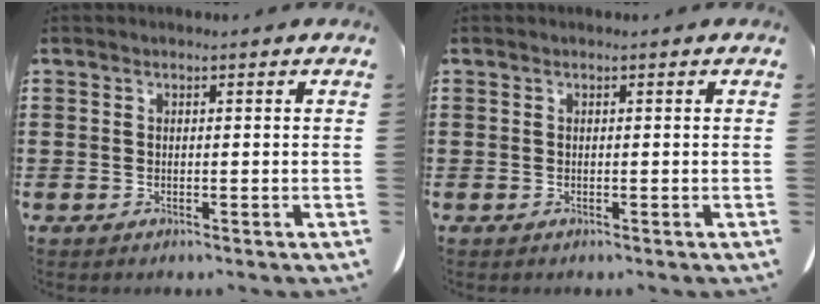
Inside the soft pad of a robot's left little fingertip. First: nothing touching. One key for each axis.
{"total": 0.0}